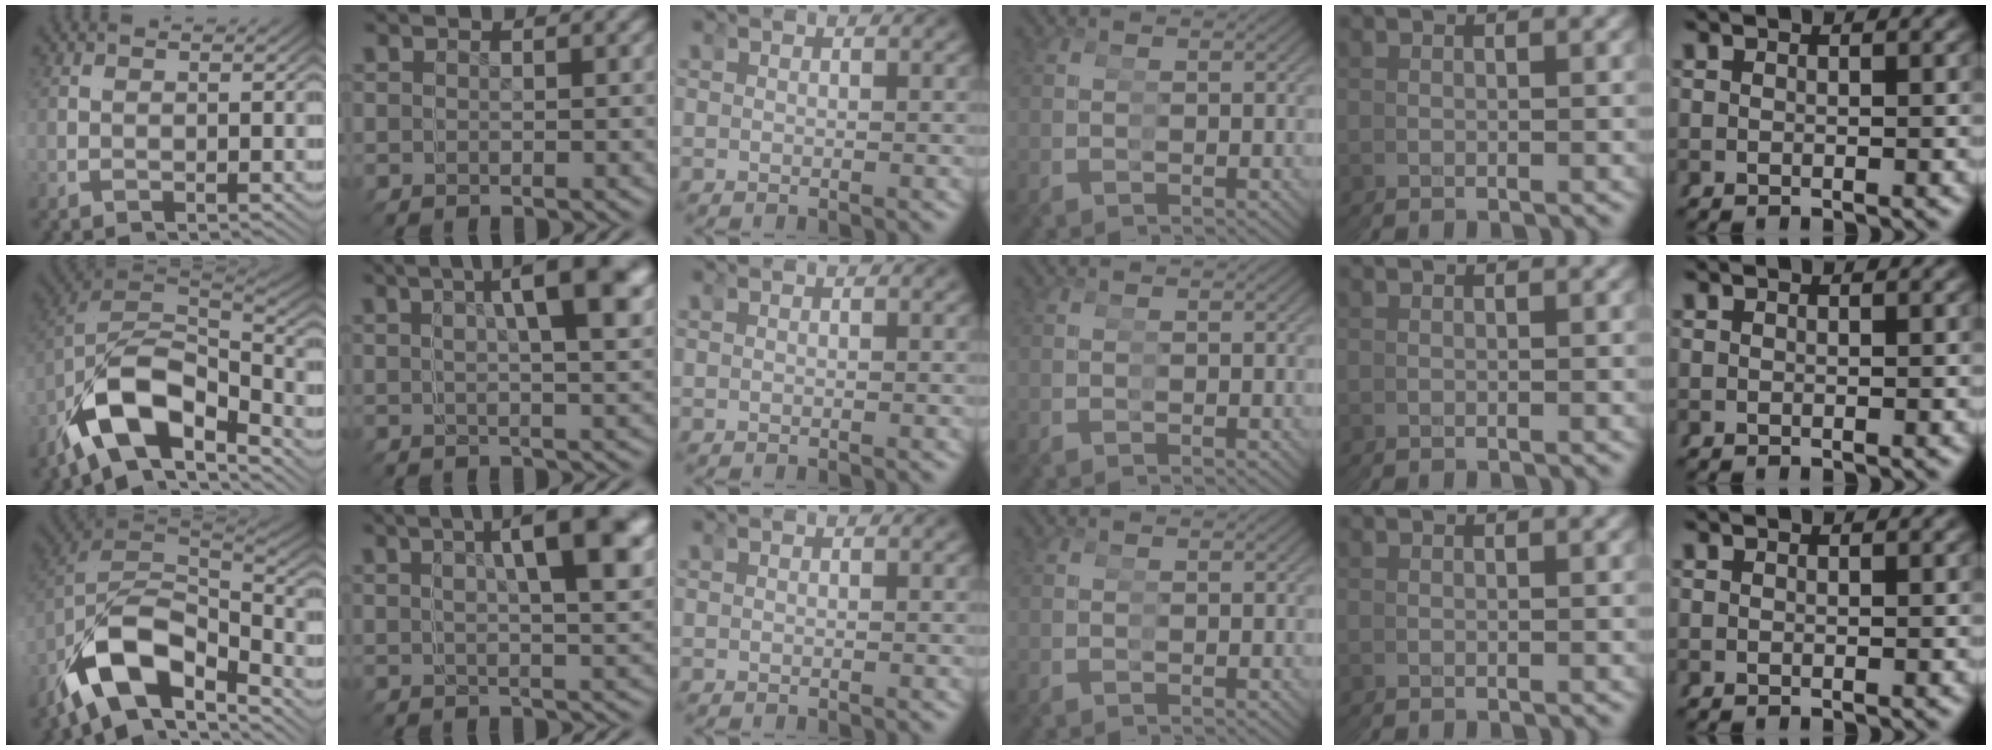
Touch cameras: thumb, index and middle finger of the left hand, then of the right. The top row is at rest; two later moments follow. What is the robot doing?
{"motion": "grasp_and_lifting", "object": "toy banana"}